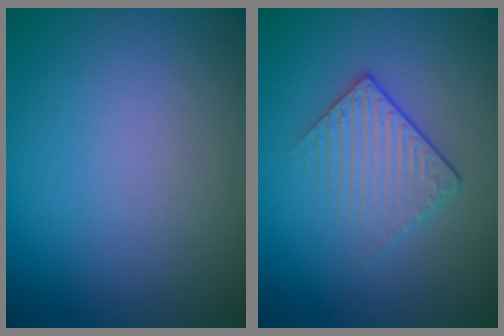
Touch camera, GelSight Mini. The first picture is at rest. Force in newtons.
{"total": 2.1, "press": 1.8, "slide": 1.1}